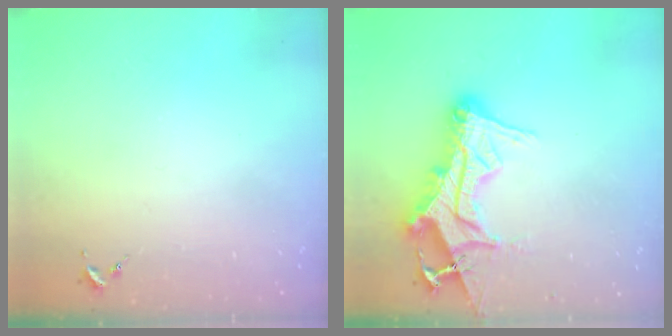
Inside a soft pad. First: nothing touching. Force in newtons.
{"total": 17.6, "press": 17.5, "slide": 1.8}